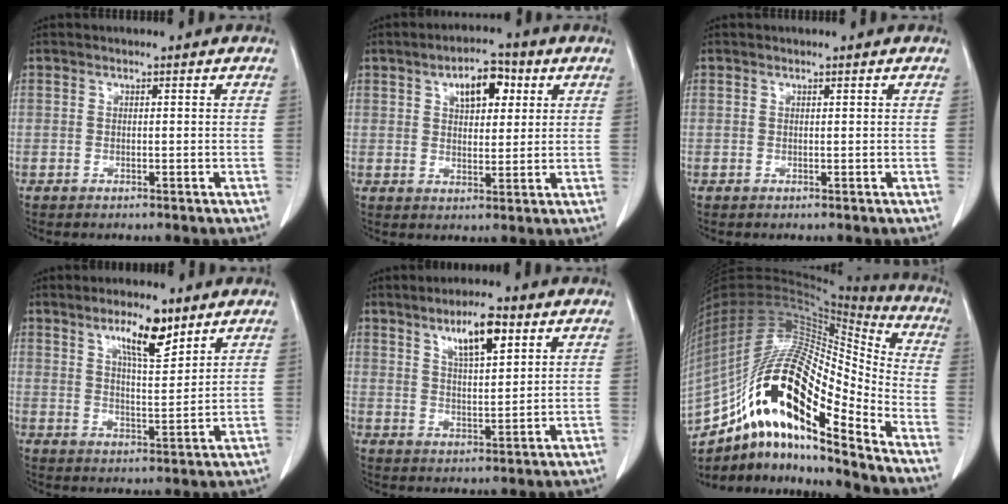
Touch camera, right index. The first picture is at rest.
{"total": 7.0, "force": [3.0, 3.5, 5.3], "torque": [-0.082, 0.012, 0.047]}
{"total": 0.0}
{"total": 7.8, "force": [5.1, 1.7, 5.6], "torque": [-0.100, -0.002, 0.090]}
{"total": 7.6, "force": [4.2, 1.7, 6.1], "torque": [-0.108, 0.001, 0.075]}
{"total": 27.2, "force": [-15.0, 6.4, 21.8], "torque": [-0.427, -0.003, -0.264]}